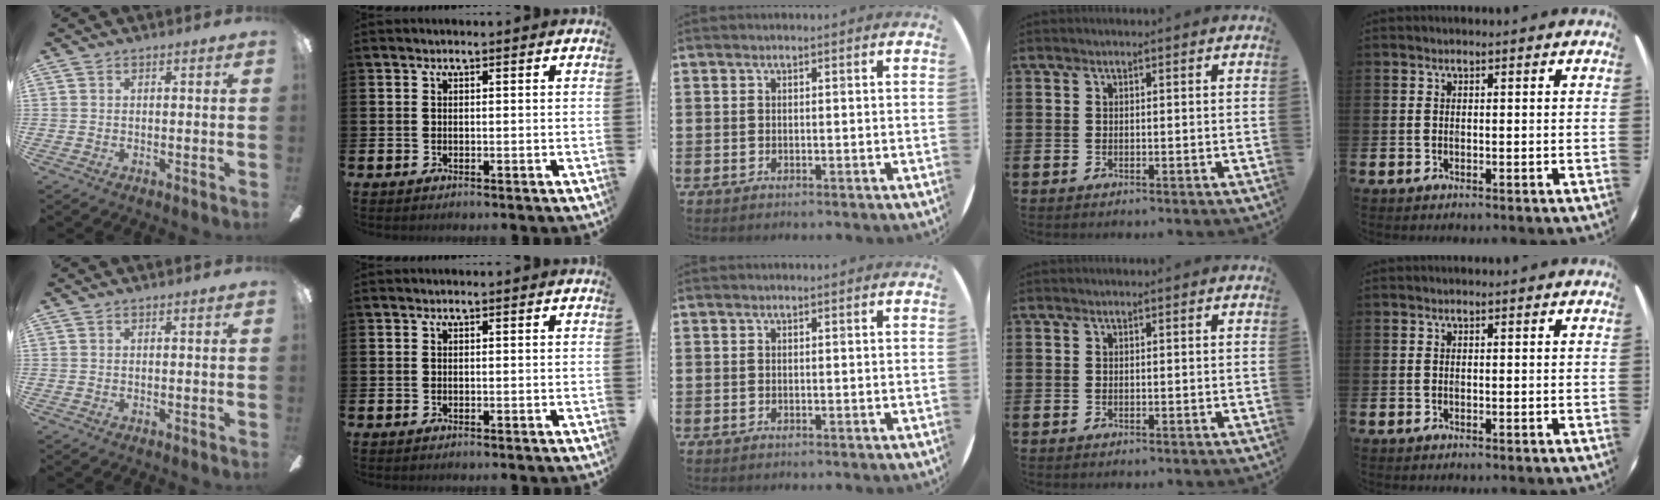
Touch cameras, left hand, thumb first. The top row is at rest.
{}